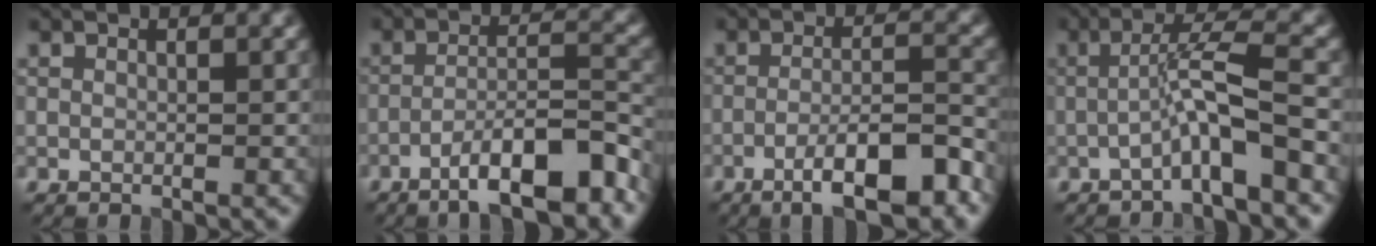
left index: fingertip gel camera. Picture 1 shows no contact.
{"total": 8.3, "force": [-5.3, 1.8, 6.1], "torque": [-0.092, 0.012, -0.087]}
{"total": 7.4, "force": [-4.1, 1.6, 5.9], "torque": [-0.092, 0.008, -0.064]}
{"total": 4.5, "force": [-1.6, 0.4, 4.1], "torque": [-0.072, 0.024, -0.036]}